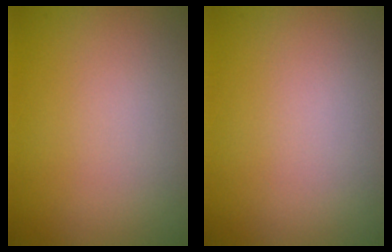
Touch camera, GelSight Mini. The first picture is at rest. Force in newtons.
{"total": 0.0}